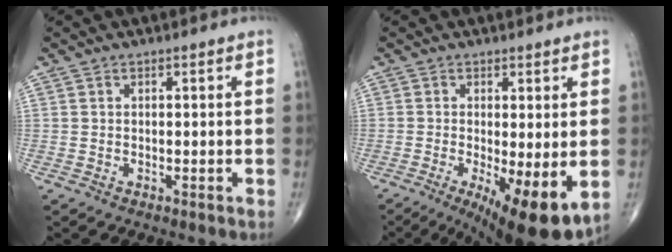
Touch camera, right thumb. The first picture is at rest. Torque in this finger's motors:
{"motor_torque": [-0.04, 0.85, 0.24, -0.26, 0.11]}